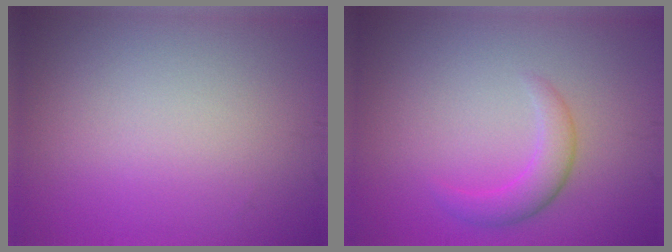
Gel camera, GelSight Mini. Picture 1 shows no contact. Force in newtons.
{"total": 2.4, "press": 2.4, "slide": 0.1}